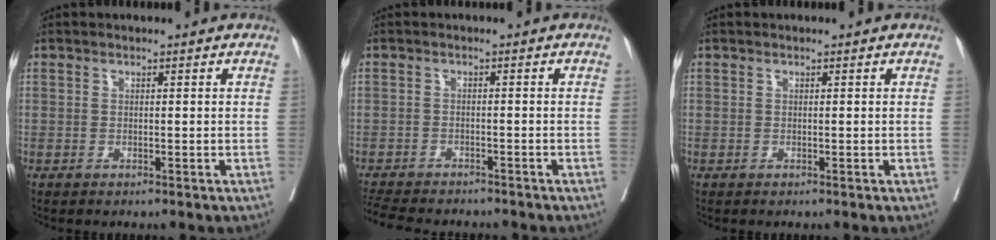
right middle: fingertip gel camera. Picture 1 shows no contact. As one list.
[{"total": 10.6, "force": [-9.6, 2.3, 3.9], "torque": [-0.078, -0.013, -0.137]}, {"total": 0.0}]